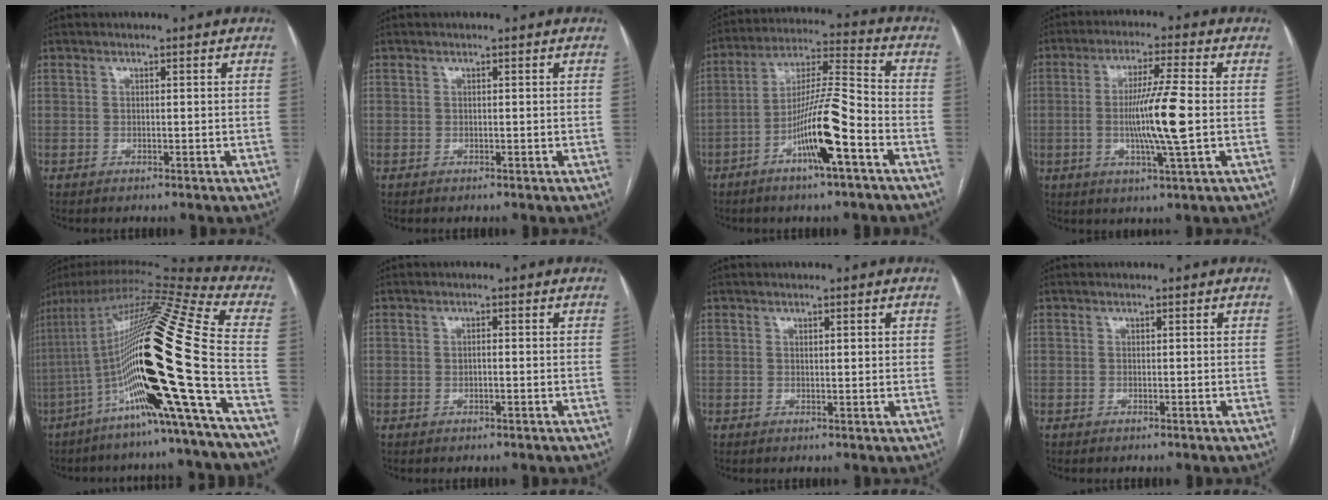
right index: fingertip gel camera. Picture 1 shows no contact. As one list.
[{"total": 0.0}, {"total": 12.6, "force": [-5.4, 0.5, 11.4], "torque": [-0.214, 0.007, -0.095]}, {"total": 10.1, "force": [-0.8, -0.4, 10.1], "torque": [-0.191, -0.006, -0.016]}, {"total": 27.7, "force": [-7.4, -0.3, 26.7], "torque": [-0.479, -0.012, -0.143]}, {"total": 0.9, "force": [0.0, 0.2, 0.8], "torque": [-0.014, 0.003, 0.003]}, {"total": 1.6, "force": [0.7, 0.3, 1.4], "torque": [-0.022, 0.000, 0.007]}, {"total": 0.0}]